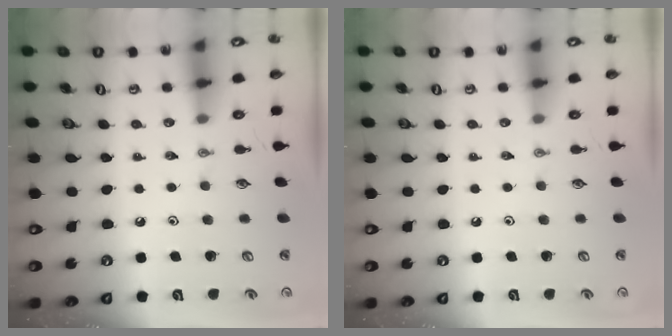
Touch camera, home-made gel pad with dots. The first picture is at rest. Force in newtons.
{"total": 0.0}